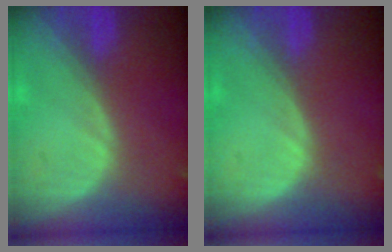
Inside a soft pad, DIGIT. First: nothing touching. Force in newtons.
{"total": 0.0}